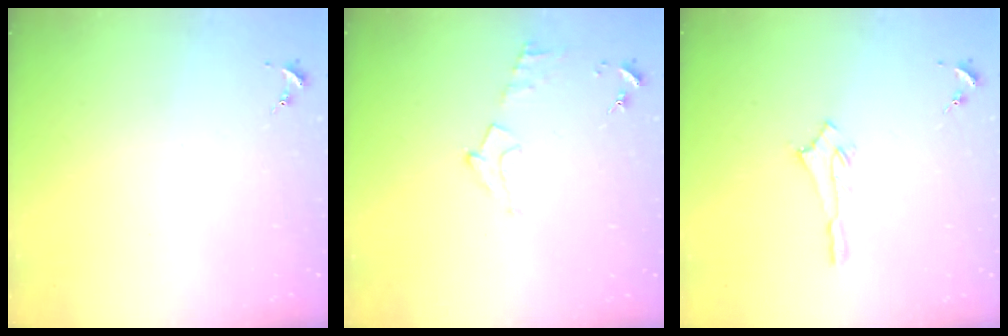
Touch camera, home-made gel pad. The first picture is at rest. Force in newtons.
{"total": 6.8, "press": 6.8, "slide": 0.8}
{"total": 2.7, "press": 2.7, "slide": 0.2}